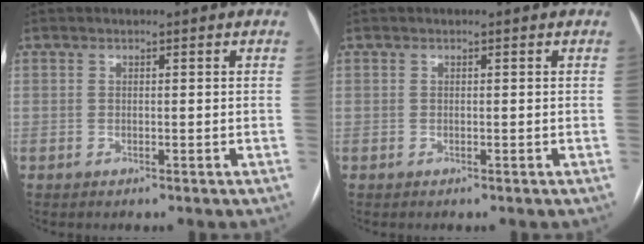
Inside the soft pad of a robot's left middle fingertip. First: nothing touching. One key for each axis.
{"total": 0.0}